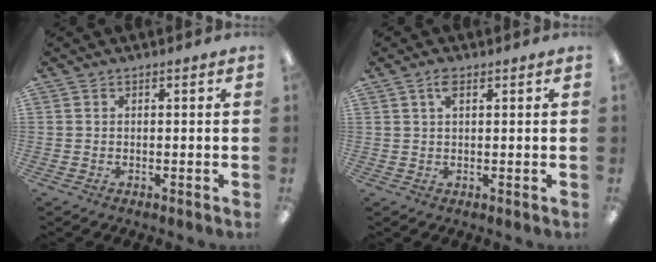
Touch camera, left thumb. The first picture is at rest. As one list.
[{"total": 2.9, "force": [1.6, 1.2, 2.1], "torque": [-0.040, 0.001, 0.025]}]